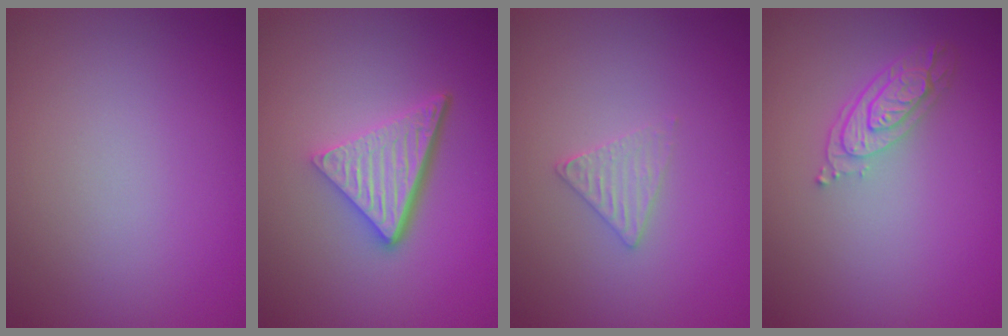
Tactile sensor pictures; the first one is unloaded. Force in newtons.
{"total": 5.4, "press": 3.6, "slide": 4.0}
{"total": 1.6, "press": 1.6, "slide": 0.2}
{"total": 3.4, "press": 2.7, "slide": 2.1}